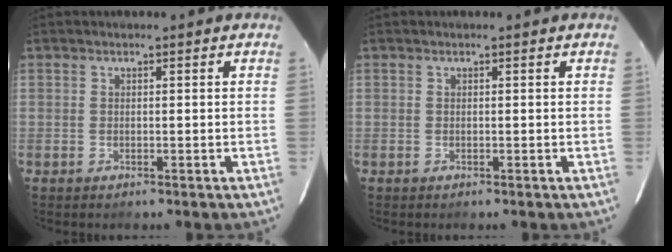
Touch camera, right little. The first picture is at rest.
{"total": 0.0}